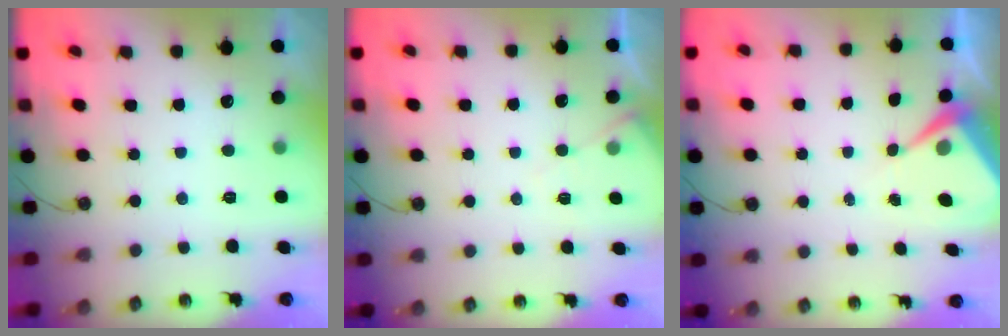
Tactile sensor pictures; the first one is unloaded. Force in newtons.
{"total": 5.4, "press": 5.4, "slide": 0.8}
{"total": 5.1, "press": 5.1, "slide": 0.6}